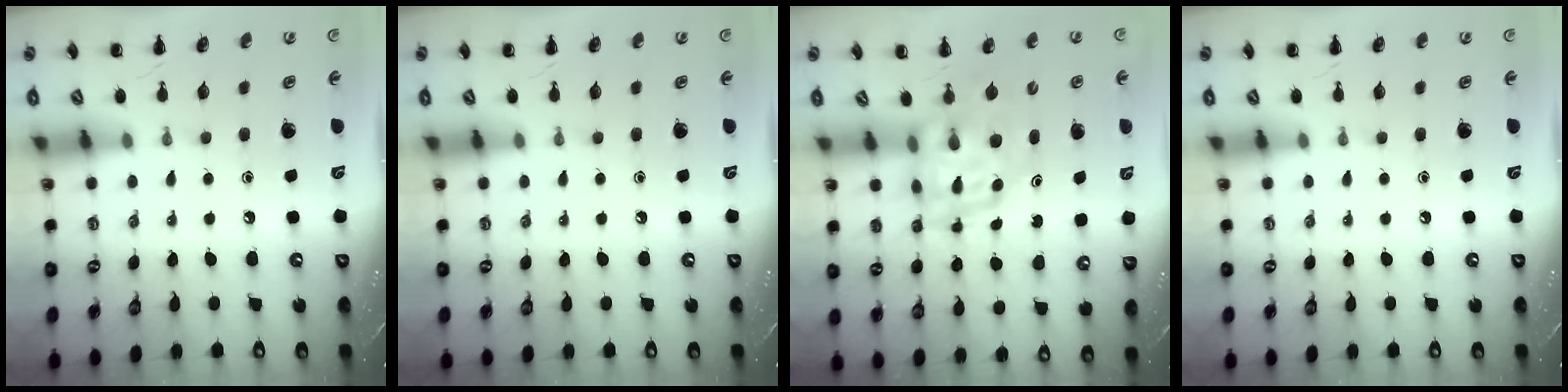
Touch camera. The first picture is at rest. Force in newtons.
{"total": 0.0}
{"total": 5.5, "press": 5.2, "slide": 1.7}
{"total": 0.0}